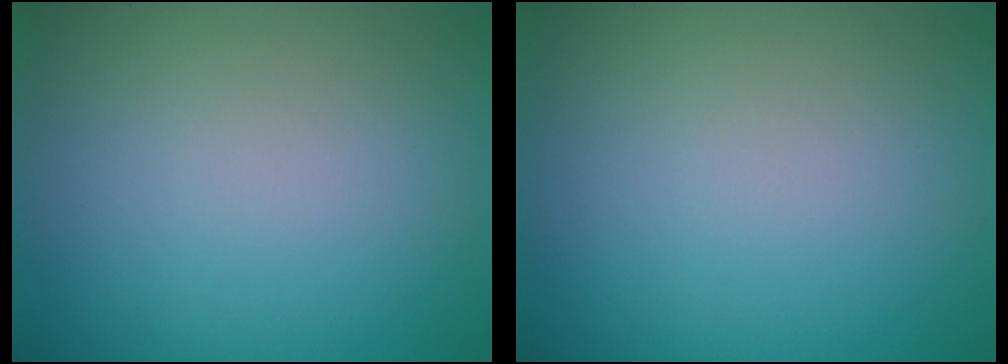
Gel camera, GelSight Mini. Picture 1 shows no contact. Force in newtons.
{"total": 0.0}